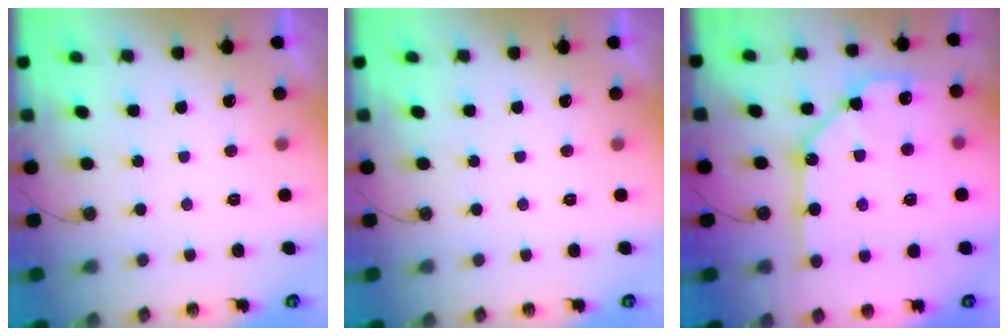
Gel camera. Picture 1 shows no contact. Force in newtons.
{"total": 0.0}
{"total": 16.9, "press": 16.8, "slide": 2.1}